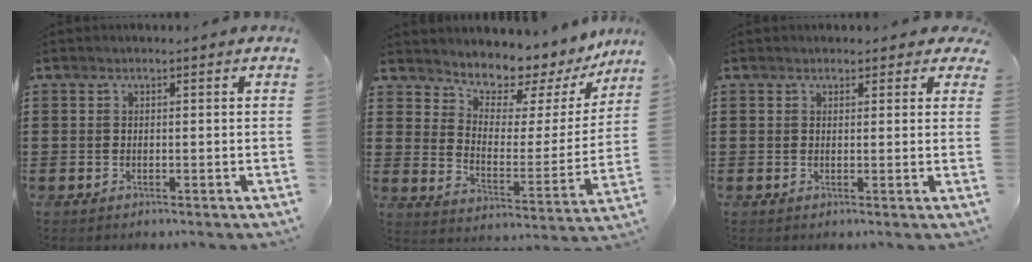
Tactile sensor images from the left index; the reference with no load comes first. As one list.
[{"total": 6.2, "force": [5.7, 2.4, 0.5], "torque": [-0.035, -0.052, 0.094]}, {"total": 1.6, "force": [1.2, 1.0, 0.4], "torque": [-0.006, 0.006, 0.020]}]